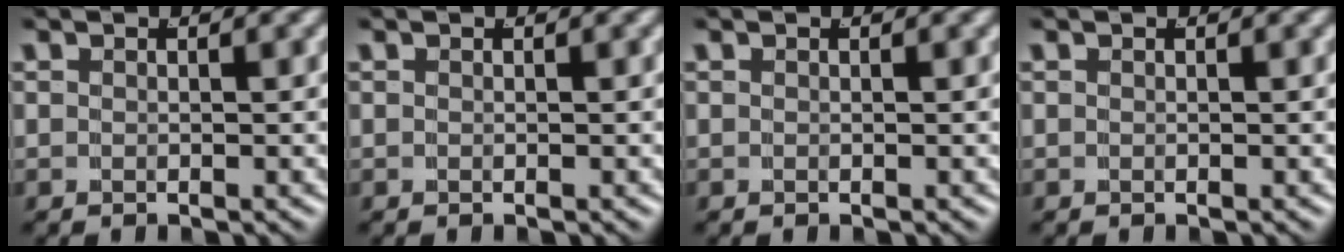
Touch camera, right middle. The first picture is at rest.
{"total": 0.0}
{"total": 0.0}
{"total": 0.0}